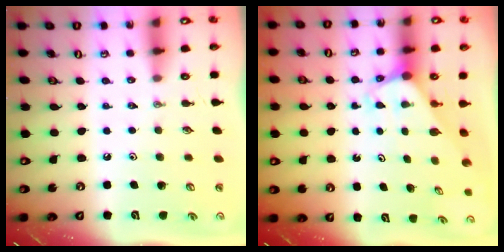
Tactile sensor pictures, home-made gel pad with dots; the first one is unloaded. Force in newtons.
{"total": 2.1, "press": 2.1, "slide": 0.1}